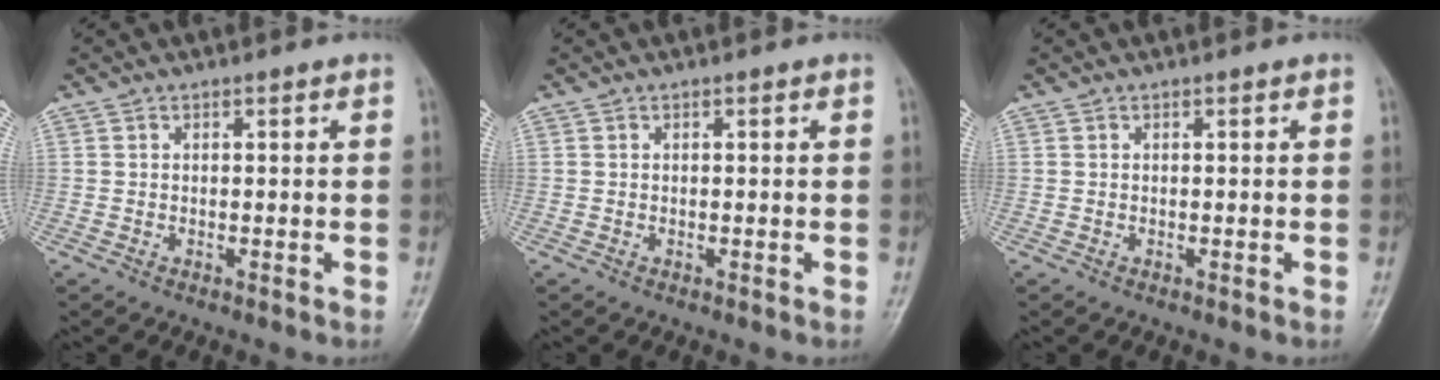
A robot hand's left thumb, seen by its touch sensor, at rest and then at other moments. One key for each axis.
{"total": 0.0}
{"total": 0.0}